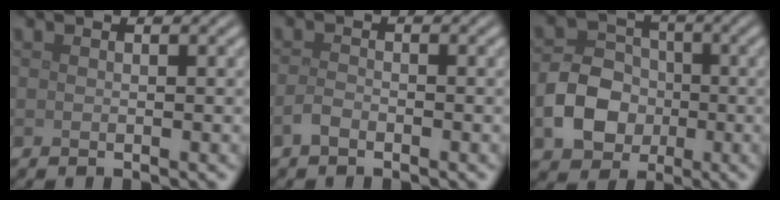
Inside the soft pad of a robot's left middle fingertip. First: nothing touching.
{"total": 1.1, "force": [-0.8, 0.5, 0.7], "torque": [-0.016, 0.002, -0.019]}
{"total": 5.5, "force": [-1.5, 4.5, 2.9], "torque": [-0.052, 0.001, -0.033]}